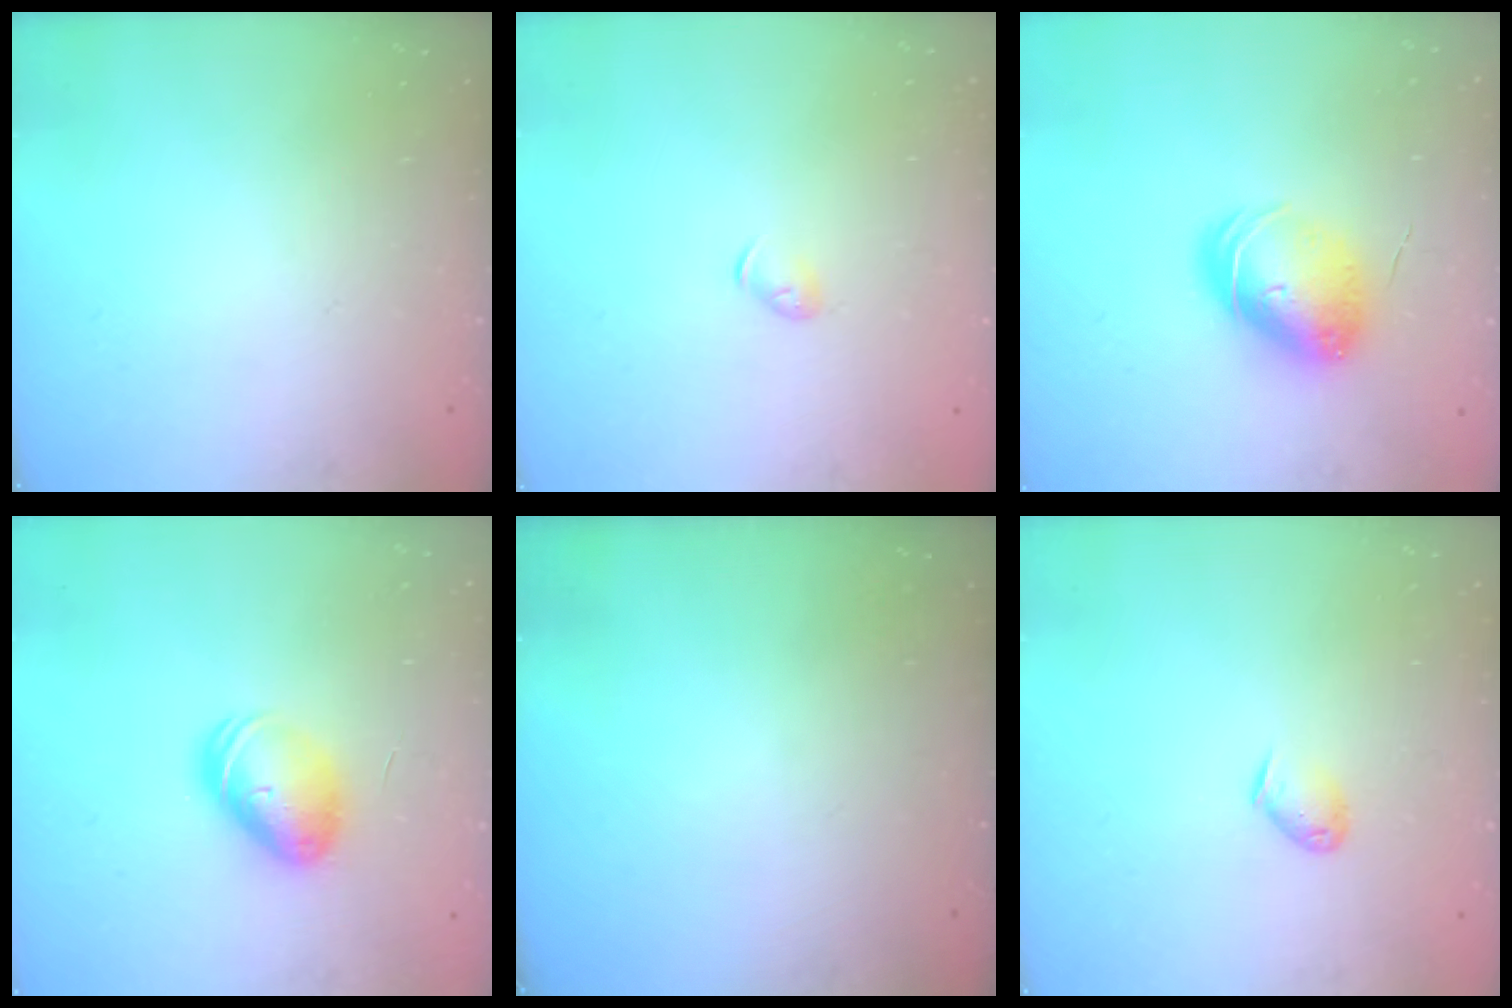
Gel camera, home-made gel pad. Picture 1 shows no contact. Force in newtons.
{"total": 3.5, "press": 3.4, "slide": 0.8}
{"total": 10.3, "press": 10.3, "slide": 0.8}
{"total": 8.8, "press": 8.7, "slide": 1.1}
{"total": 0.0}
{"total": 3.7, "press": 3.7, "slide": 0.7}